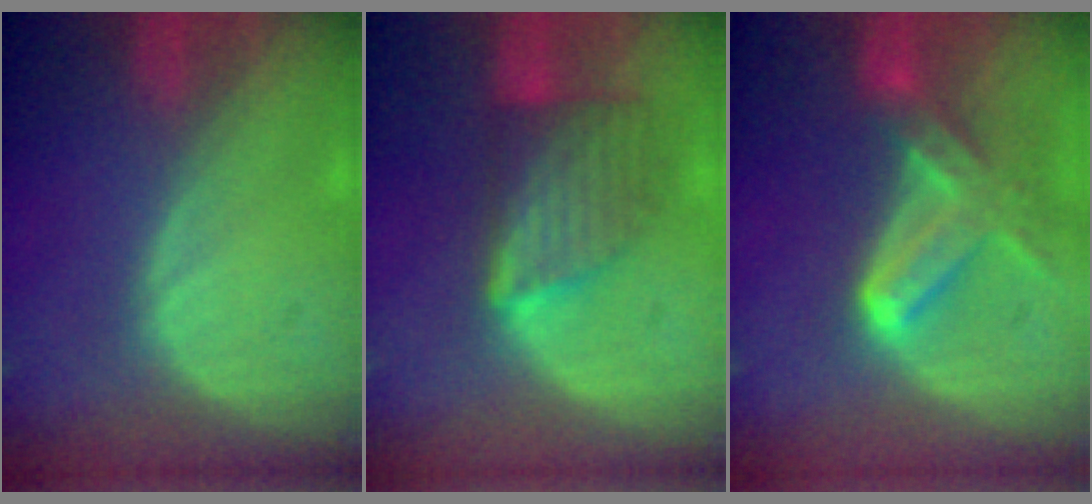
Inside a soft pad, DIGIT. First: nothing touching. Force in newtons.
{"total": 6.6, "press": 6.5, "slide": 1.0}
{"total": 7.1, "press": 6.6, "slide": 2.8}